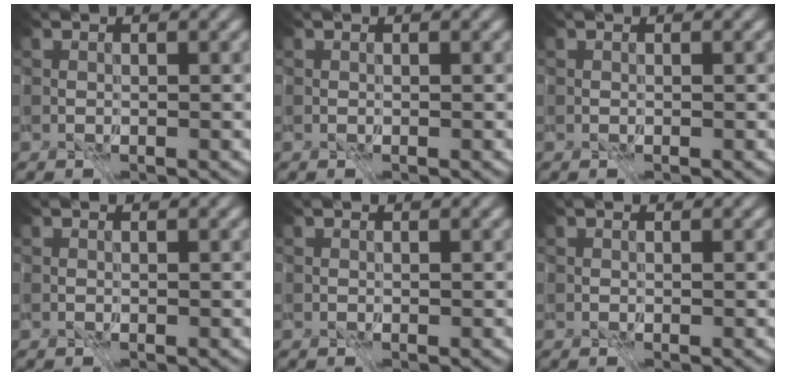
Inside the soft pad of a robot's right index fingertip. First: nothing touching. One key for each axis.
{"total": 0.0}
{"total": 0.0}
{"total": 0.0}
{"total": 0.0}
{"total": 0.0}